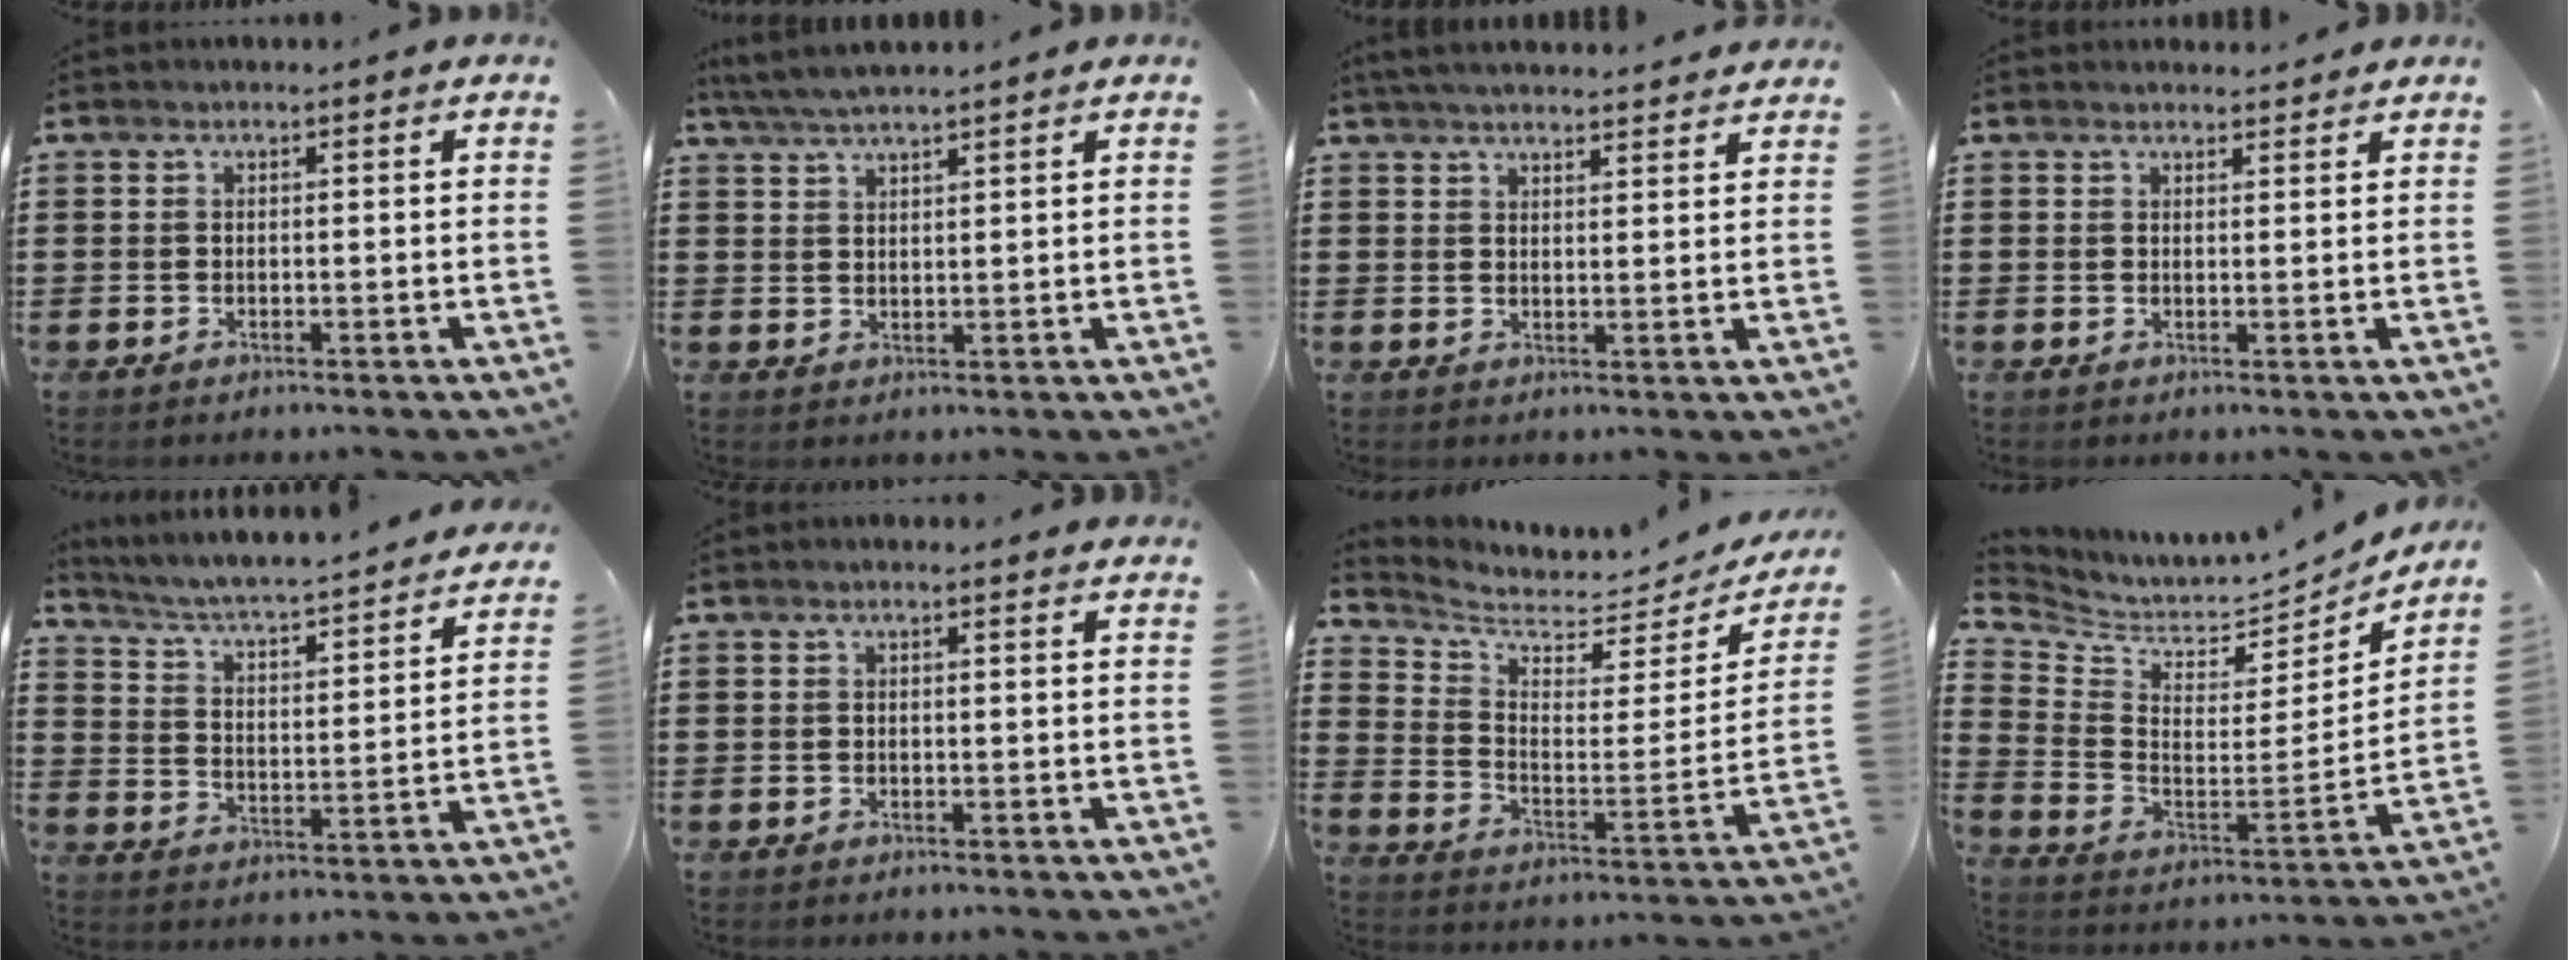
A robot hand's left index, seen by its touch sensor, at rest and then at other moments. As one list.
[{"total": 3.7, "force": [3.4, 0.0, 1.5], "torque": [-0.038, -0.004, 0.062]}, {"total": 3.7, "force": [3.6, -0.2, 0.8], "torque": [-0.026, -0.011, 0.065]}, {"total": 1.6, "force": [1.6, 0.3, 0.1], "torque": [-0.006, 0.002, 0.031]}, {"total": 3.6, "force": [3.4, -0.3, 1.4], "torque": [-0.047, -0.039, 0.045]}, {"total": 0.9, "force": [0.5, 0.1, 0.8], "torque": [-0.016, 0.002, 0.008]}, {"total": 4.4, "force": [4.0, 1.2, 1.5], "torque": [-0.056, -0.041, 0.065]}, {"total": 4.5, "force": [4.0, 1.6, 1.2], "torque": [-0.053, -0.047, 0.065]}]